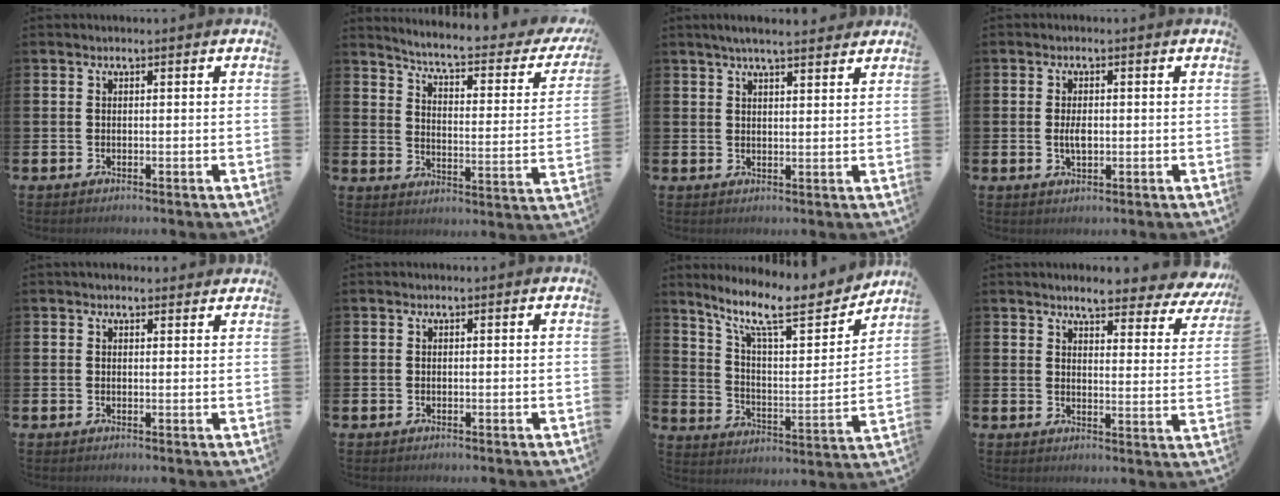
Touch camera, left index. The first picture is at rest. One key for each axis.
{"total": 5.1, "fx": 4.5, "fy": 0.5, "fz": 2.4, "tx": -0.062, "ty": -0.040, "tz": 0.064}
{"total": 4.3, "fx": 3.8, "fy": 0.6, "fz": 1.9, "tx": -0.033, "ty": -0.010, "tz": 0.065}
{"total": 2.5, "fx": 0.0, "fy": 1.2, "fz": 2.1, "tx": -0.031, "ty": 0.000, "tz": -0.003}
{"total": 1.4, "fx": 1.2, "fy": 0.5, "fz": 0.2, "tx": 0.004, "ty": 0.002, "tz": 0.021}
{"total": 0.0}
{"total": 12.3, "fx": 9.7, "fy": 3.1, "fz": 6.9, "tx": -0.146, "ty": -0.059, "tz": 0.163}
{"total": 5.7, "fx": 5.2, "fy": 1.1, "fz": 2.1, "tx": -0.040, "ty": -0.040, "tz": 0.083}